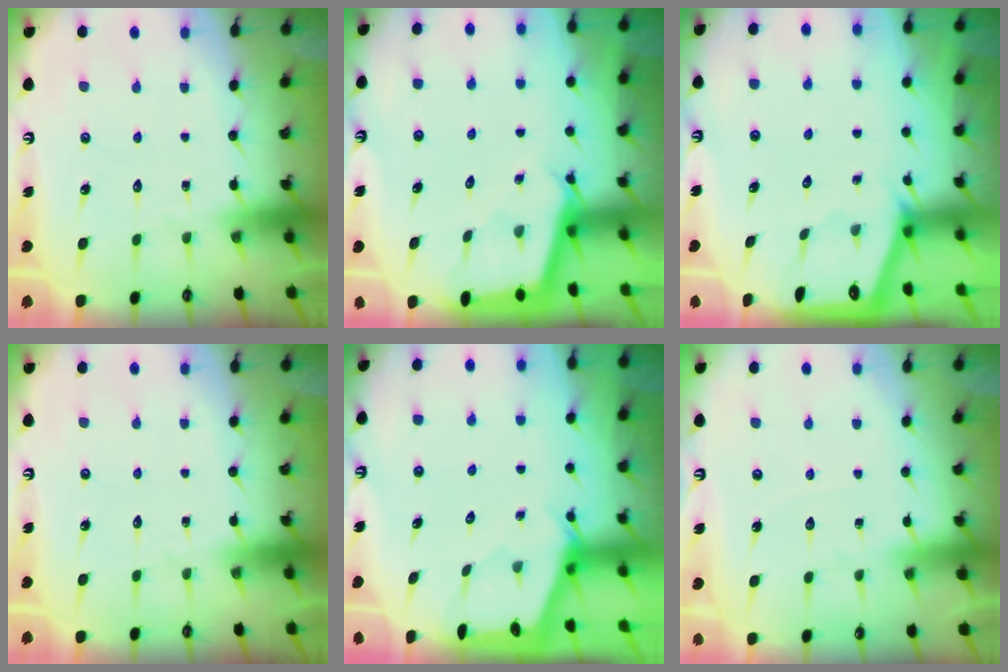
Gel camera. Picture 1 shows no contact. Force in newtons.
{"total": 2.2, "press": 2.2, "slide": 0.2}
{"total": 1.3, "press": 1.3, "slide": 0.3}
{"total": 0.0}
{"total": 2.3, "press": 2.2, "slide": 0.3}
{"total": 2.4, "press": 2.4, "slide": 0.4}